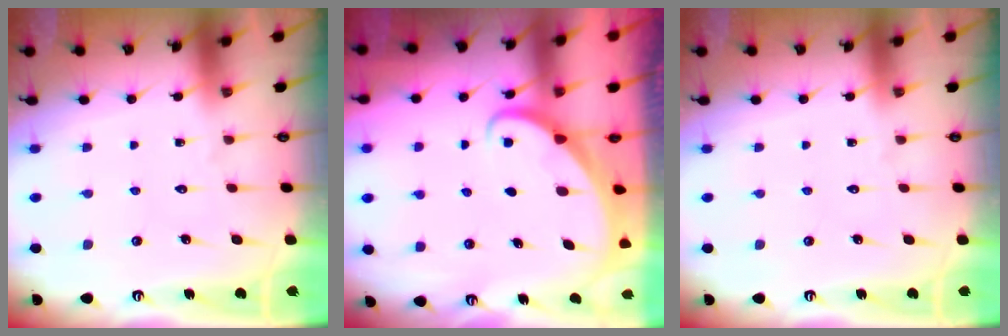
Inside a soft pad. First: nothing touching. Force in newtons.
{"total": 2.0, "press": 2.0, "slide": 0.2}
{"total": 0.0}